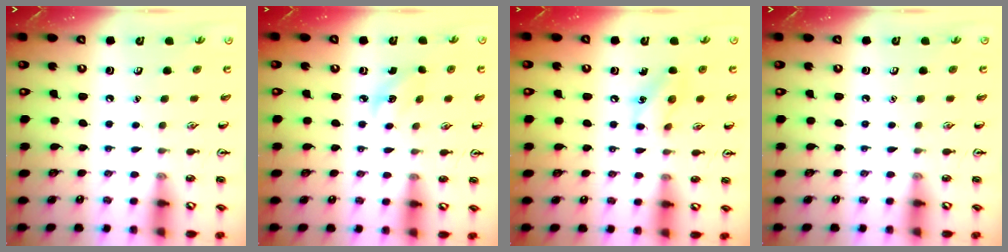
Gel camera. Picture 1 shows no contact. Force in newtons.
{"total": 2.3, "press": 2.1, "slide": 0.8}
{"total": 8.8, "press": 8.7, "slide": 1.2}
{"total": 0.0}